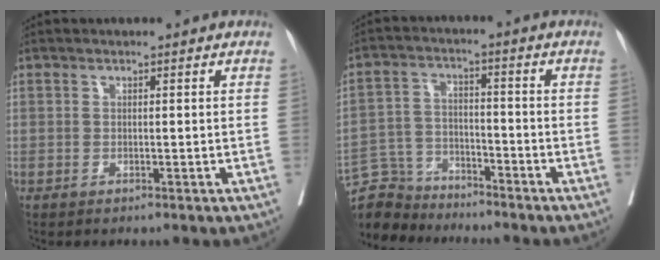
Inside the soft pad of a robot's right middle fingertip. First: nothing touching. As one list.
[{"total": 7.8, "force": [-7.3, 2.3, -1.0], "torque": [0.013, 0.016, -0.142]}]